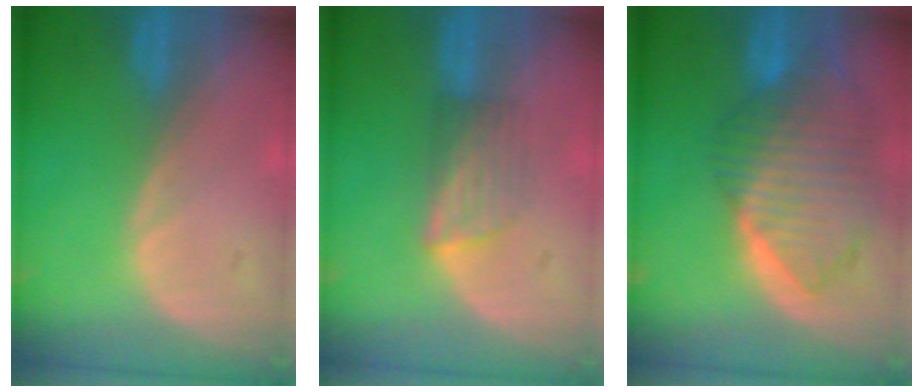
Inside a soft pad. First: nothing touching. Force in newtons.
{"total": 3.7, "press": 3.5, "slide": 1.3}
{"total": 10.3, "press": 9.0, "slide": 5.1}